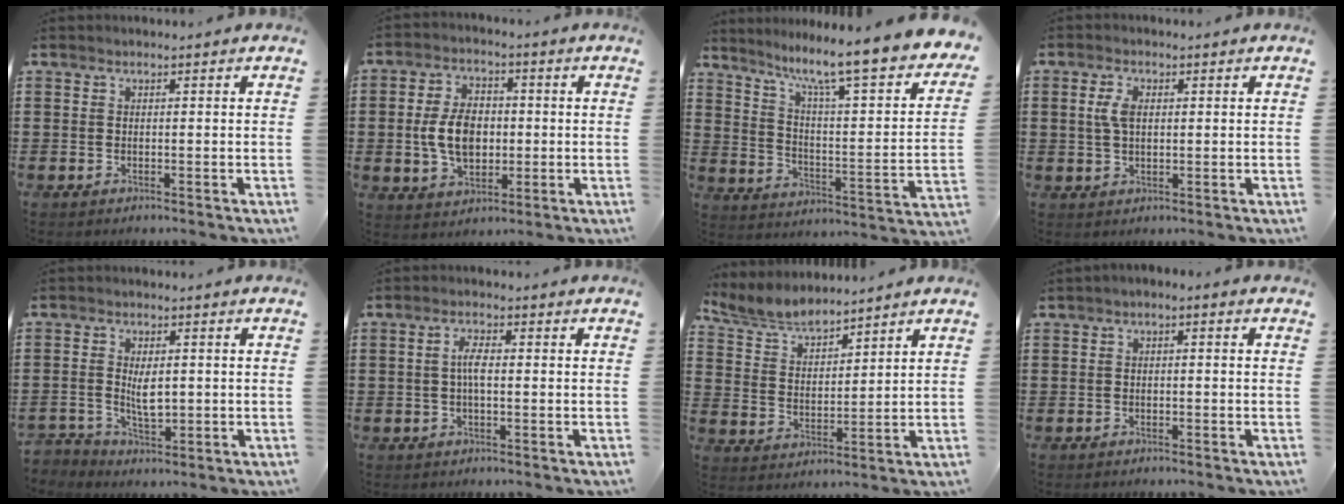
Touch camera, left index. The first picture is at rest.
{"total": 8.0, "force": [-0.3, 5.2, 6.0], "torque": [-0.135, 0.004, -0.014]}
{"total": 8.2, "force": [6.4, 0.0, 5.2], "torque": [-0.112, -0.059, 0.092]}
{"total": 3.5, "force": [0.8, 1.8, 2.8], "torque": [-0.063, 0.009, 0.013]}
{"total": 3.5, "force": [-0.3, 2.2, 2.7], "torque": [-0.047, 0.001, -0.009]}
{"total": 3.0, "force": [-0.1, 1.1, 2.8], "torque": [-0.062, 0.003, -0.007]}
{"total": 5.5, "force": [5.2, 1.1, 1.4], "torque": [-0.049, -0.016, 0.093]}
{"total": 1.1, "force": [-1.0, 0.2, 0.4], "torque": [-0.010, 0.000, -0.021]}